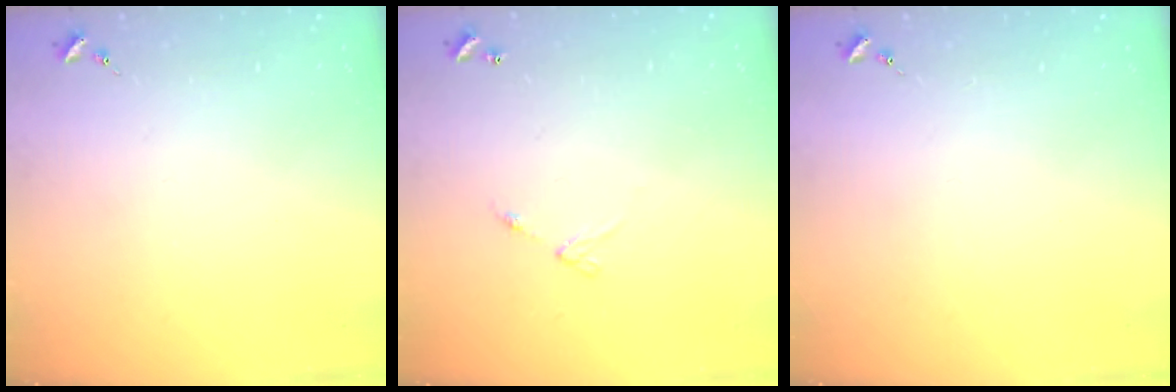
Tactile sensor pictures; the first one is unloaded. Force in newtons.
{"total": 4.6, "press": 4.6, "slide": 0.5}
{"total": 0.0}